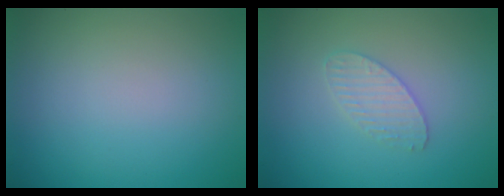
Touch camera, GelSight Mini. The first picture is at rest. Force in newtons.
{"total": 2.0, "press": 2.0, "slide": 0.1}